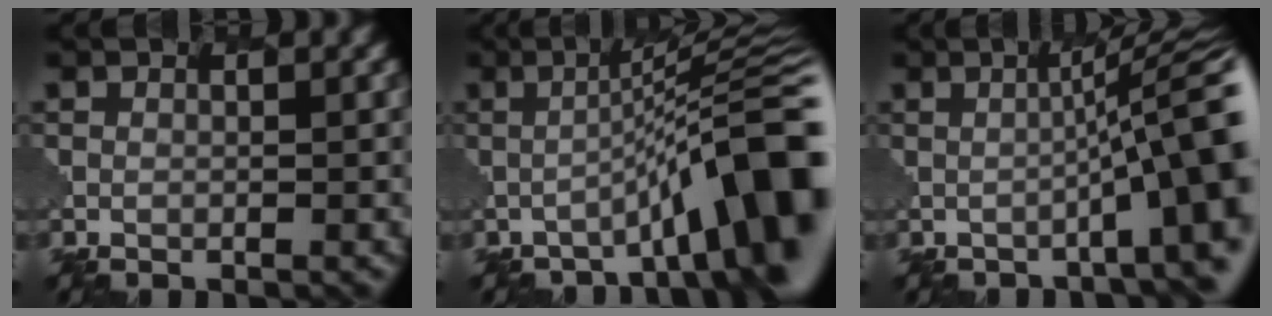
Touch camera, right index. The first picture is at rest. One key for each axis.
{"total": 9.6, "fx": -3.8, "fy": 1.4, "fz": 8.7, "tx": -0.107, "ty": 0.027, "tz": -0.056}
{"total": 9.9, "fx": -1.9, "fy": 1.3, "fz": 9.7, "tx": -0.115, "ty": 0.021, "tz": -0.030}